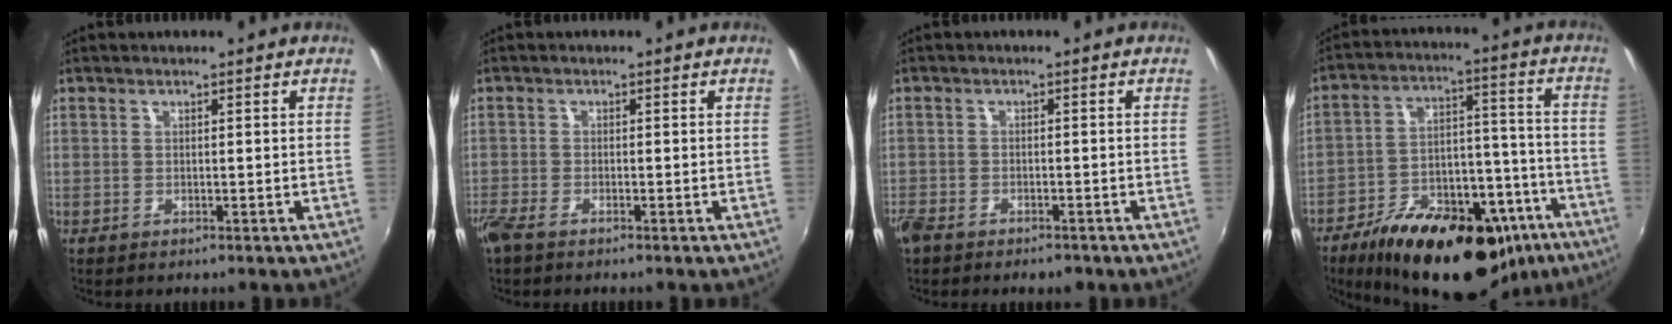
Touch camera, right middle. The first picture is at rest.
{"total": 3.1, "force": [-2.5, 0.8, 1.8], "torque": [-0.046, -0.011, -0.053]}
{"total": 6.4, "force": [-4.7, 3.2, 2.9], "torque": [-0.085, -0.018, -0.084]}
{"total": 28.2, "force": [-18.9, 12.9, 16.5], "torque": [-0.273, 0.010, -0.255]}